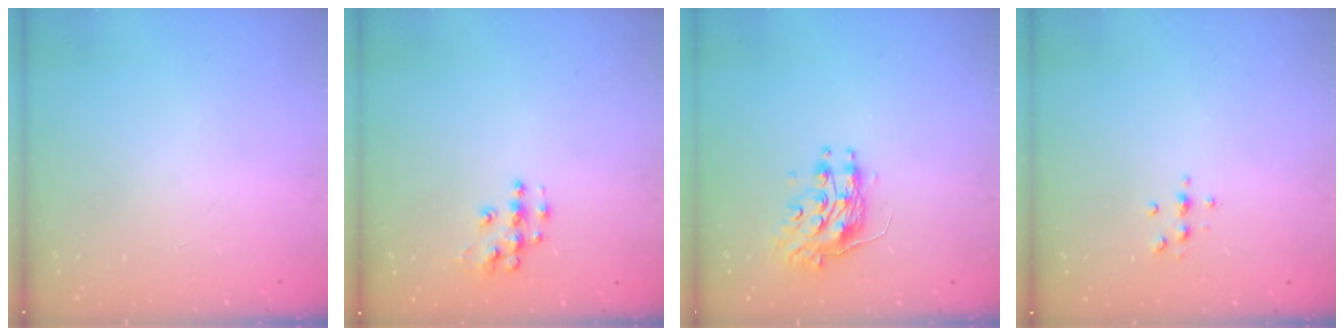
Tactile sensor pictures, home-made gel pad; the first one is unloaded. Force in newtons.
{"total": 7.5, "press": 7.5, "slide": 0.4}
{"total": 10.0, "press": 10.0, "slide": 0.0}
{"total": 4.1, "press": 4.1, "slide": 0.5}